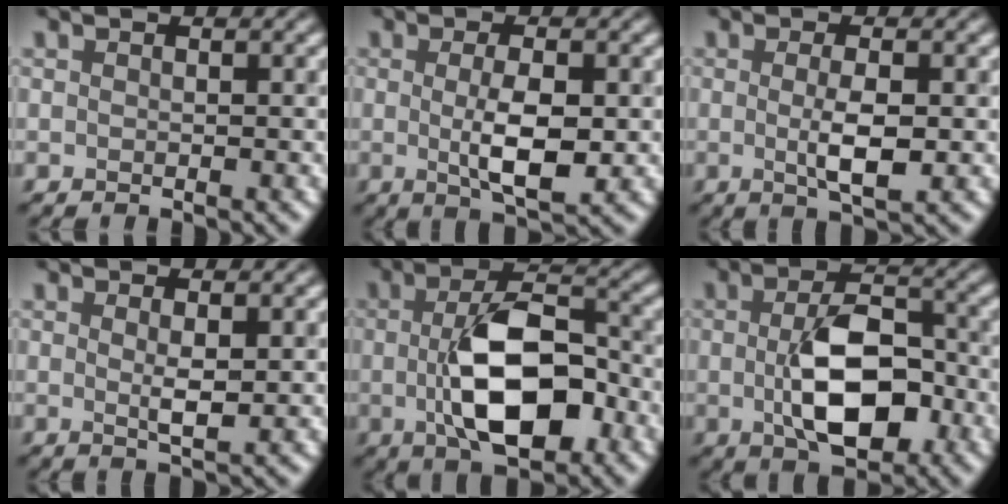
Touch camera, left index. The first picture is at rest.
{"total": 4.6, "force": [-0.2, 1.4, 4.4], "torque": [-0.082, -0.004, -0.002]}
{"total": 3.5, "force": [-0.2, 0.9, 3.4], "torque": [-0.062, -0.004, 0.000]}
{"total": 1.9, "force": [0.3, 0.3, 1.8], "torque": [-0.034, -0.004, 0.007]}
{"total": 9.5, "force": [-1.4, 4.6, 8.2], "torque": [-0.144, -0.002, -0.021]}
{"total": 8.1, "force": [-1.1, 4.2, 6.8], "torque": [-0.122, -0.003, -0.018]}